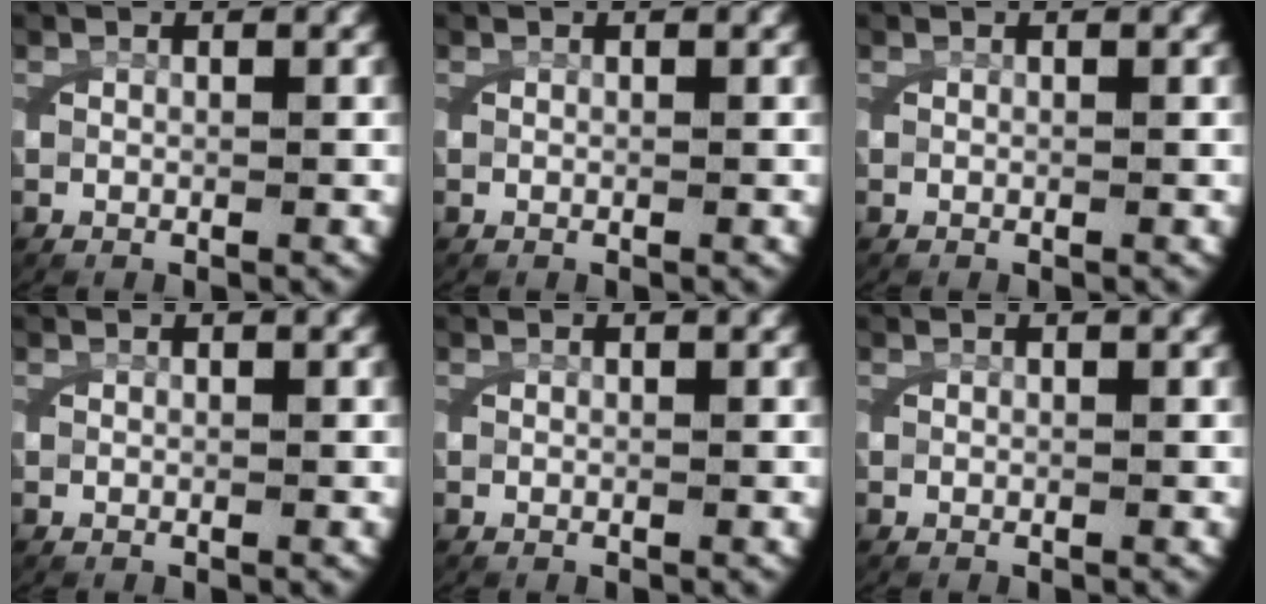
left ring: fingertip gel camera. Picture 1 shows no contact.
{"total": 0.0}
{"total": 0.0}
{"total": 0.0}
{"total": 0.0}
{"total": 0.0}